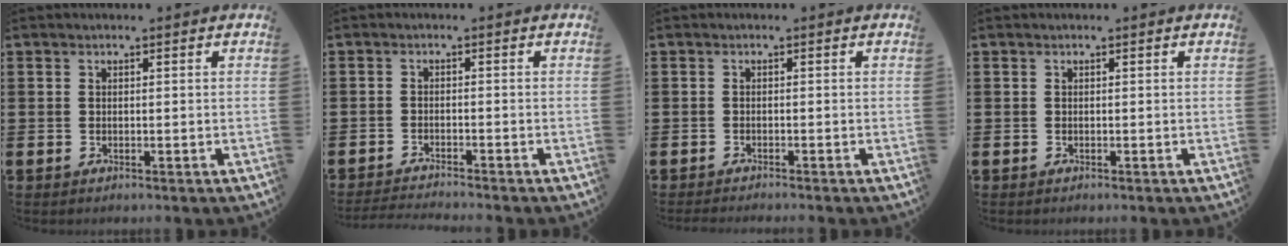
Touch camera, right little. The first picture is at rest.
{"total": 1.6, "force": [-1.5, -0.2, 0.2], "torque": [-0.004, 0.002, -0.031]}
{"total": 0.7, "force": [-0.7, -0.1, 0.1], "torque": [-0.001, -0.004, -0.013]}
{"total": 0.0}